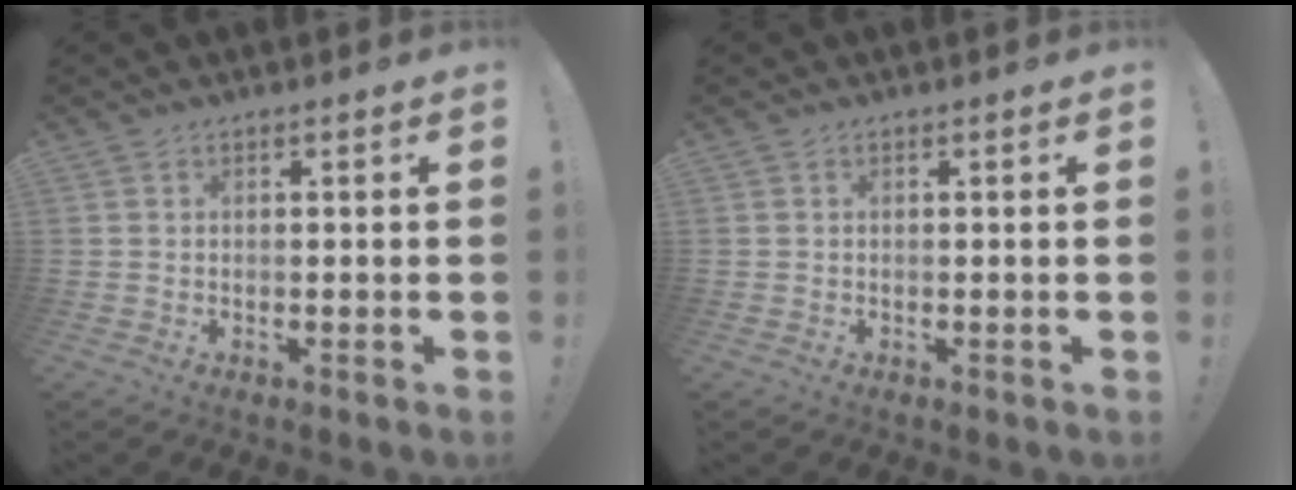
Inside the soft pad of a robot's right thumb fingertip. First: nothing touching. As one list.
[{"total": 0.0}]